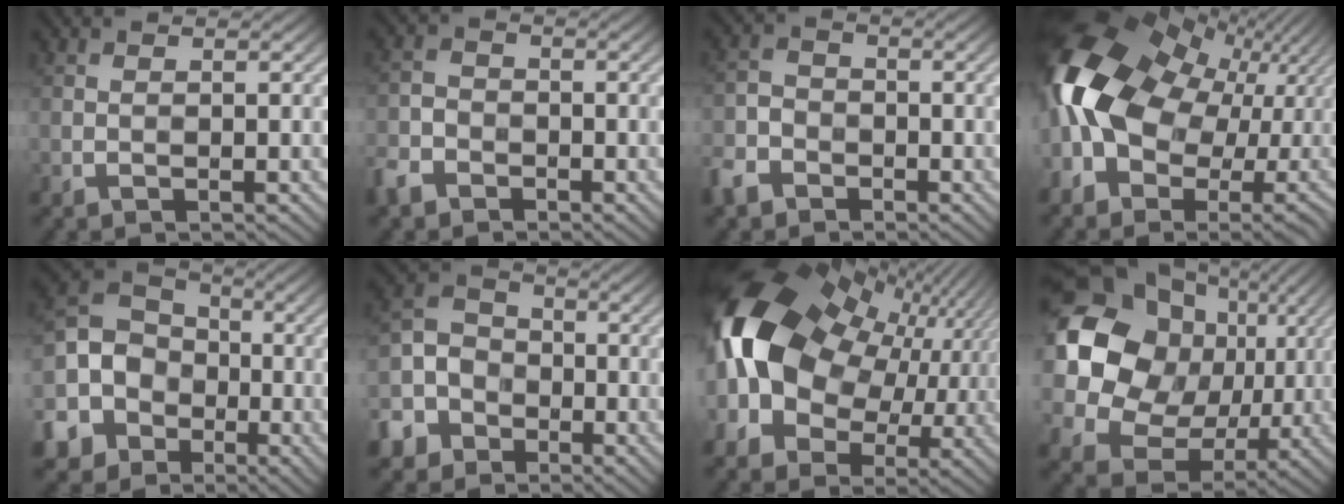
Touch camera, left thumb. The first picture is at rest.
{"total": 4.3, "force": [-3.0, 2.7, 1.4], "torque": [-0.042, -0.005, -0.071]}
{"total": 4.8, "force": [-3.2, 3.2, 1.6], "torque": [-0.049, -0.003, -0.077]}
{"total": 17.2, "force": [-0.6, 12.0, 12.3], "torque": [-0.247, -0.024, 0.013]}
{"total": 13.5, "force": [-5.4, 11.4, 4.7], "torque": [-0.143, -0.042, -0.120]}
{"total": 8.8, "force": [-4.7, 6.8, 2.9], "torque": [-0.083, -0.023, -0.110]}
{"total": 20.5, "force": [1.7, 14.2, 14.7], "torque": [-0.292, -0.020, 0.045]}
{"total": 19.5, "force": [4.6, 16.6, 9.2], "torque": [-0.269, 0.025, 0.100]}